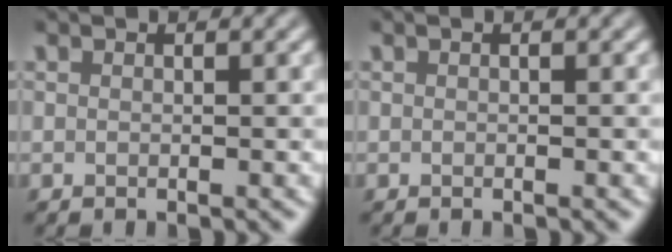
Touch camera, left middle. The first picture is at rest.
{"total": 0.0}